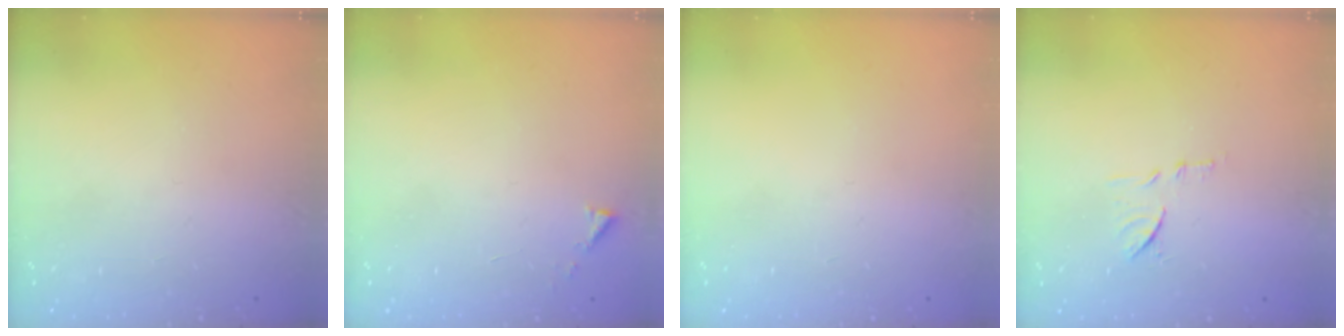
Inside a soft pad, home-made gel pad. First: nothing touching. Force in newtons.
{"total": 2.9, "press": 2.9, "slide": 0.4}
{"total": 0.0}
{"total": 8.7, "press": 8.7, "slide": 0.3}